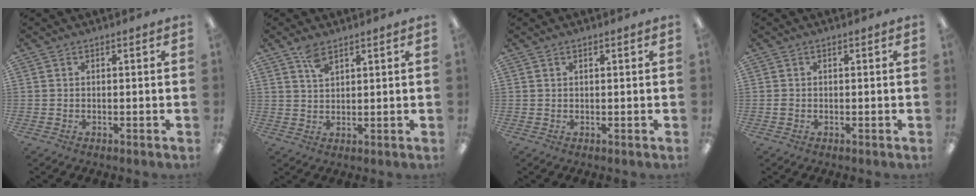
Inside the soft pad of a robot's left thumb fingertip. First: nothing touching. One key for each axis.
{"total": 3.8, "fx": 2.8, "fy": 1.4, "fz": 2.2, "tx": -0.043, "ty": -0.004, "tz": 0.049}
{"total": 0.6, "fx": 0.4, "fy": 0.2, "fz": 0.3, "tx": -0.006, "ty": 0.002, "tz": 0.008}
{"total": 0.7, "fx": -0.2, "fy": 0.6, "fz": 0.4, "tx": -0.008, "ty": 0.004, "tz": -0.005}